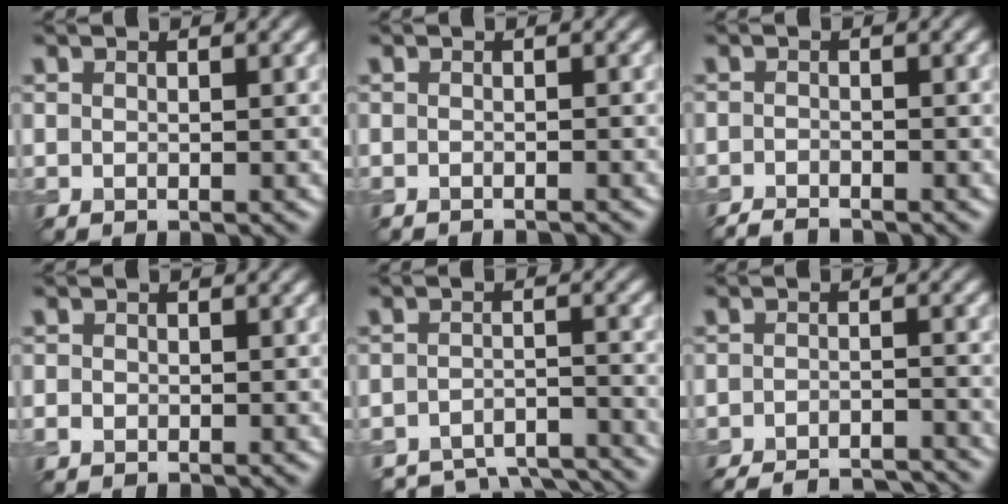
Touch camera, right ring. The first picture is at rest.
{"total": 1.4, "force": [-1.4, 0.1, 0.3], "torque": [0.005, -0.004, -0.020]}
{"total": 1.9, "force": [-1.8, 0.2, 0.4], "torque": [-0.004, -0.002, -0.035]}
{"total": 0.8, "force": [-0.3, 0.7, 0.4], "torque": [-0.005, -0.003, -0.007]}
{"total": 8.4, "force": [-7.9, 2.2, 1.7], "torque": [-0.022, -0.015, -0.101]}
{"total": 8.3, "force": [-7.7, 1.7, 2.5], "torque": [-0.031, -0.008, -0.106]}